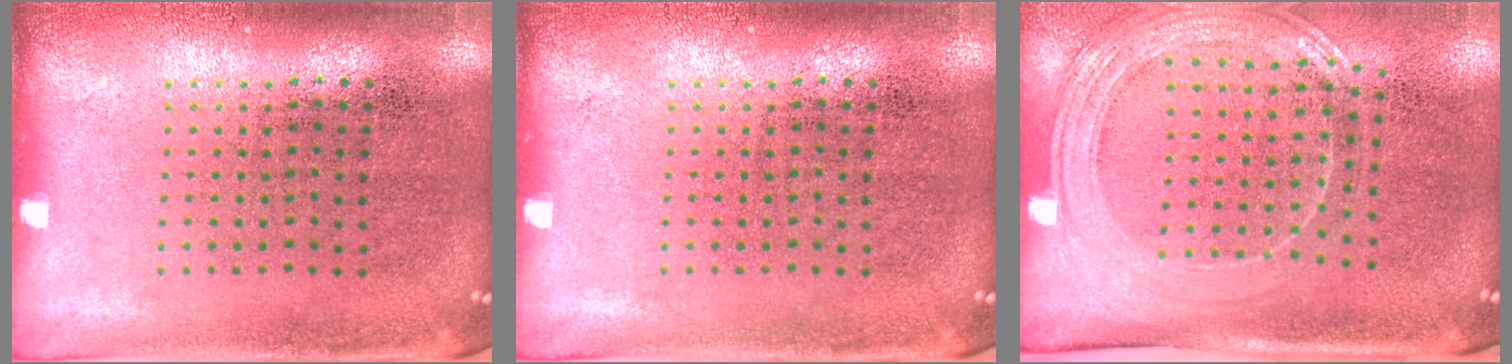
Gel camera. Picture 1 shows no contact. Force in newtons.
{"total": 0.0}
{"total": 1.9, "press": 1.7, "slide": 0.9}